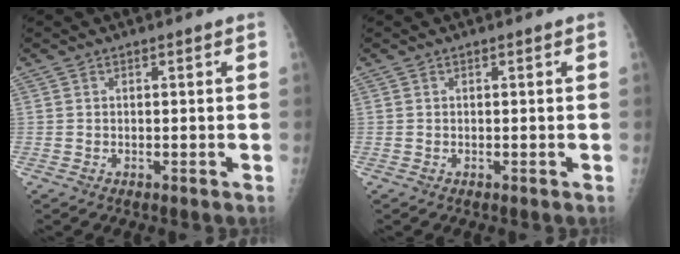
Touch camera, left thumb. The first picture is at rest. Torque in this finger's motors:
{"motor_torque": [-0.01, 0.01, 0.01, 0.01, 0.03]}